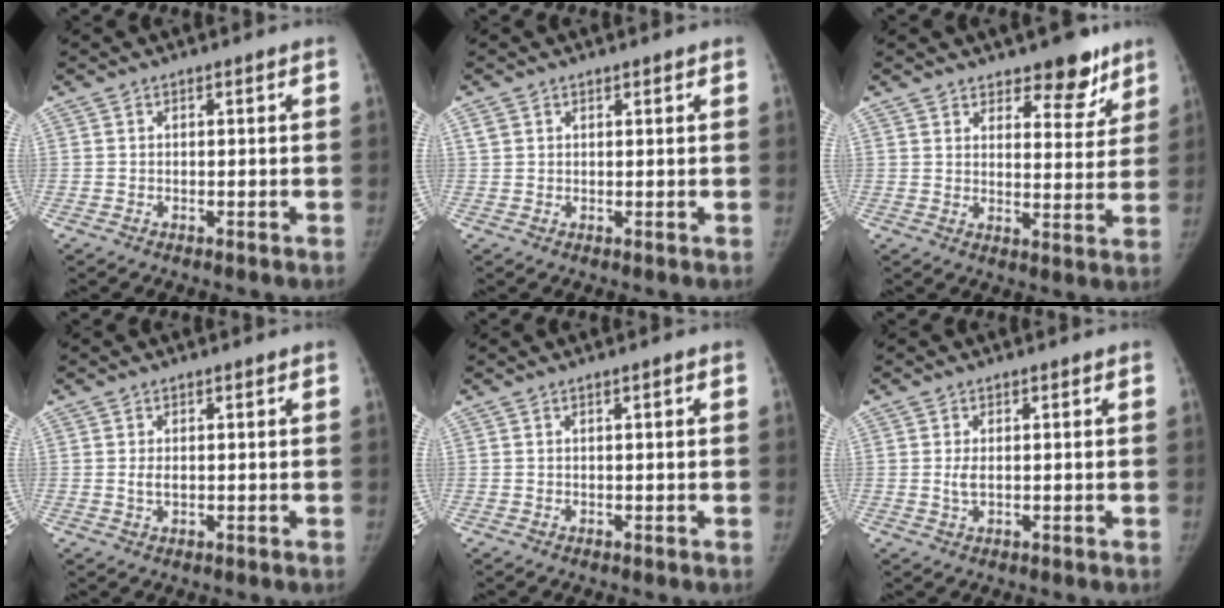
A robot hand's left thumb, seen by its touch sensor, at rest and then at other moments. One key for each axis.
{"total": 2.0, "fx": 1.3, "fy": 1.4, "fz": 0.7, "tx": 0.000, "ty": -0.002, "tz": 0.023}
{"total": 9.2, "fx": 6.8, "fy": 4.4, "fz": 4.3, "tx": -0.009, "ty": -0.043, "tz": 0.097}
{"total": 1.6, "fx": 0.3, "fy": 1.0, "fz": 1.2, "tx": -0.019, "ty": -0.004, "tz": 0.007}
{"total": 0.7, "fx": 0.3, "fy": 0.1, "fz": 0.6, "tx": -0.008, "ty": 0.002, "tz": 0.005}
{"total": 1.9, "fx": 0.3, "fy": 1.0, "fz": 1.5, "tx": -0.030, "ty": -0.004, "tz": 0.008}